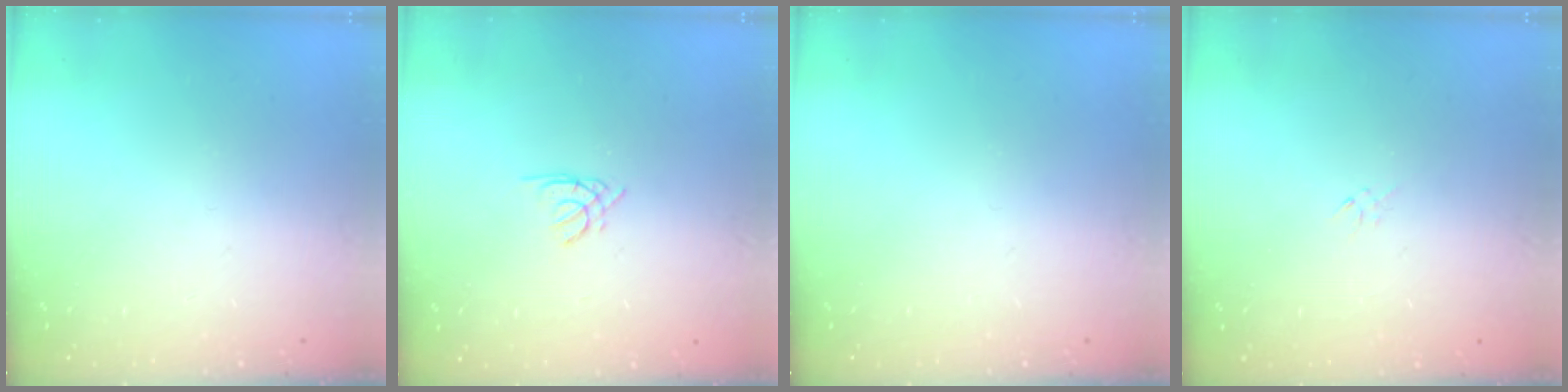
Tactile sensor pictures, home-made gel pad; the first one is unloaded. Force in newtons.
{"total": 1.4, "press": 1.3, "slide": 0.3}
{"total": 0.0}
{"total": 0.9, "press": 0.8, "slide": 0.4}